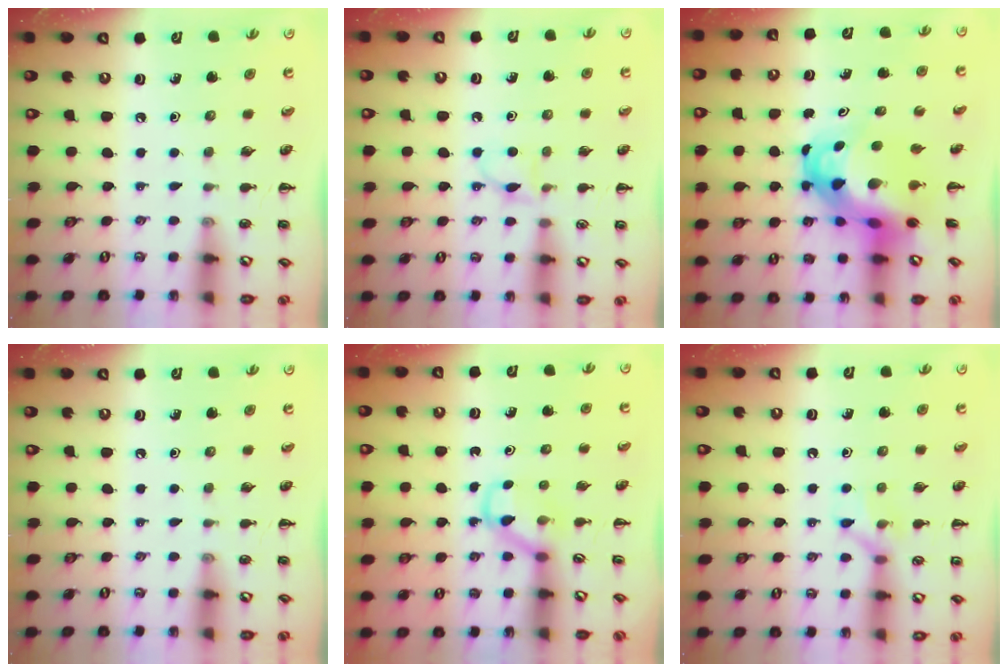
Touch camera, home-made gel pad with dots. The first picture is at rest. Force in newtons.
{"total": 4.7, "press": 4.4, "slide": 1.5}
{"total": 7.8, "press": 7.4, "slide": 2.4}
{"total": 0.0}
{"total": 3.8, "press": 3.7, "slide": 0.8}
{"total": 7.6, "press": 7.5, "slide": 0.7}